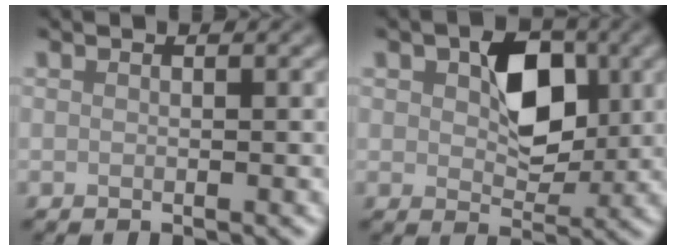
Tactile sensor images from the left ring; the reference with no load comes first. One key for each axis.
{"total": 5.5, "fx": 1.2, "fy": 3.6, "fz": 3.9, "tx": -0.061, "ty": 0.000, "tz": 0.018}